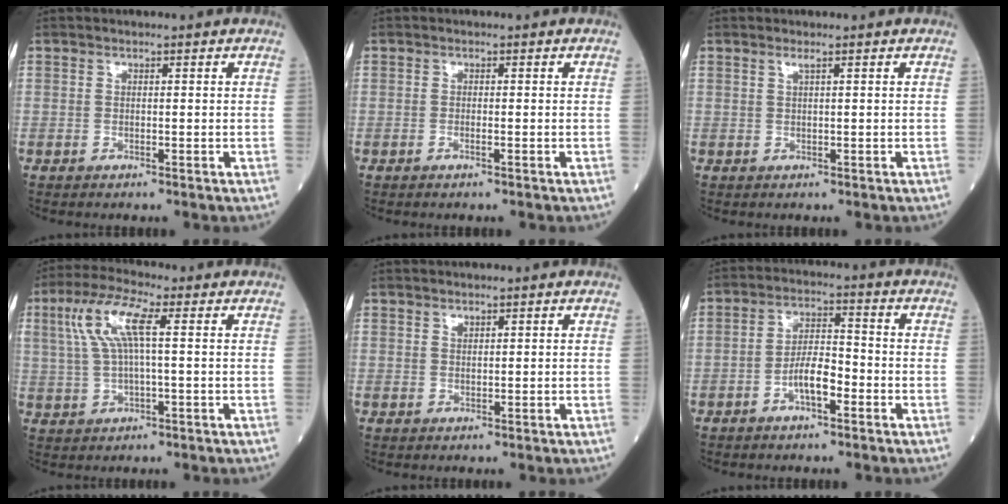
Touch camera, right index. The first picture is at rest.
{"total": 0.8, "force": [-0.4, 0.0, 0.7], "torque": [-0.015, 0.000, -0.007]}
{"total": 0.6, "force": [0.4, -0.2, 0.5], "torque": [-0.016, 0.001, 0.011]}
{"total": 8.2, "force": [2.3, 1.5, 7.7], "torque": [-0.174, 0.024, 0.044]}
{"total": 0.7, "force": [0.6, 0.3, 0.3], "torque": [-0.004, -0.005, 0.010]}
{"total": 5.8, "force": [-2.5, 1.7, 4.9], "torque": [-0.094, 0.011, -0.047]}